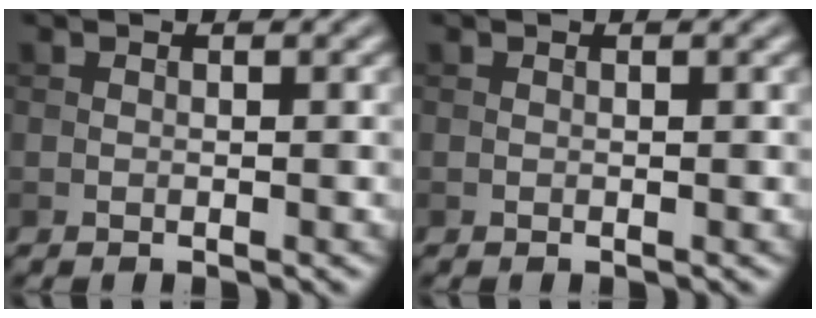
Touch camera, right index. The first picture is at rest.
{"total": 0.0}